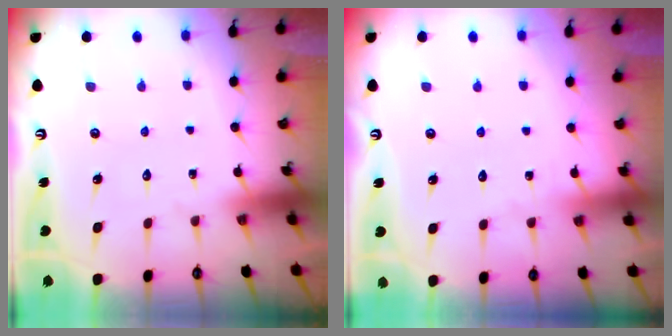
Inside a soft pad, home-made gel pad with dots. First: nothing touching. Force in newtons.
{"total": 3.0, "press": 3.0, "slide": 0.3}